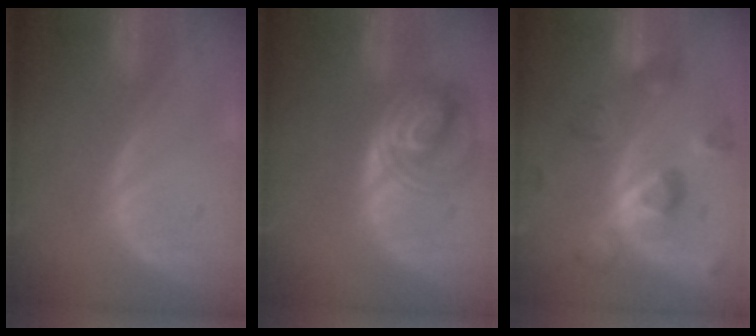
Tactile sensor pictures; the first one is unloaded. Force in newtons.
{"total": 6.8, "press": 6.7, "slide": 1.2}
{"total": 8.5, "press": 8.5, "slide": 0.4}